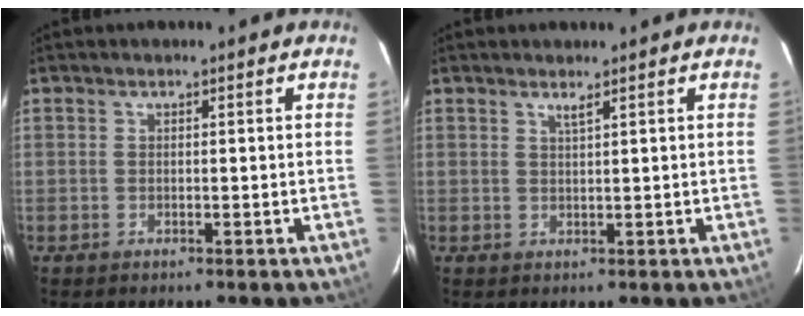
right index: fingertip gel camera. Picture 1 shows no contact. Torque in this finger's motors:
{"motor_torque": [0.02, -0.01, 0.02, 0.02]}